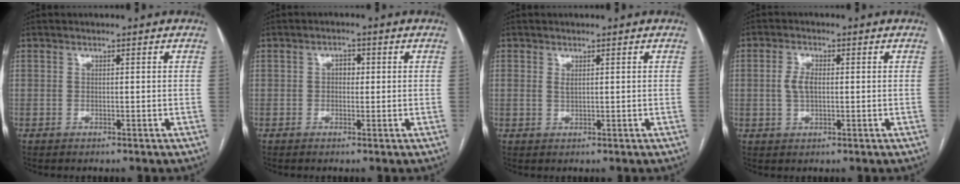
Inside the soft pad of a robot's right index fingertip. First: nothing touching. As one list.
[{"total": 1.8, "force": [0.7, 1.3, 1.1], "torque": [-0.020, 0.006, 0.008]}, {"total": 1.2, "force": [1.0, 0.5, 0.4], "torque": [-0.021, 0.003, 0.022]}, {"total": 3.3, "force": [0.1, 1.6, 2.9], "torque": [-0.063, 0.005, 0.003]}]